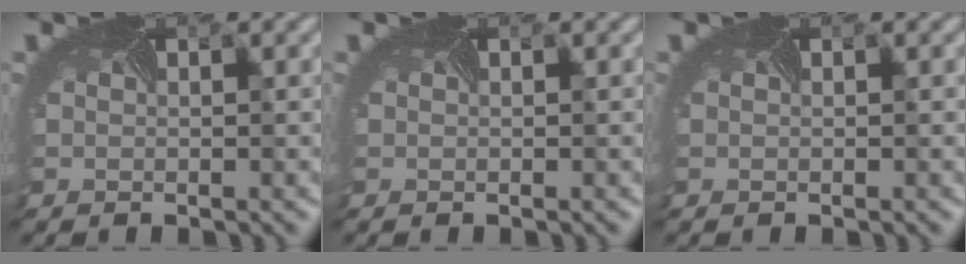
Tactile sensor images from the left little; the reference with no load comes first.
{"total": 0.0}
{"total": 0.0}